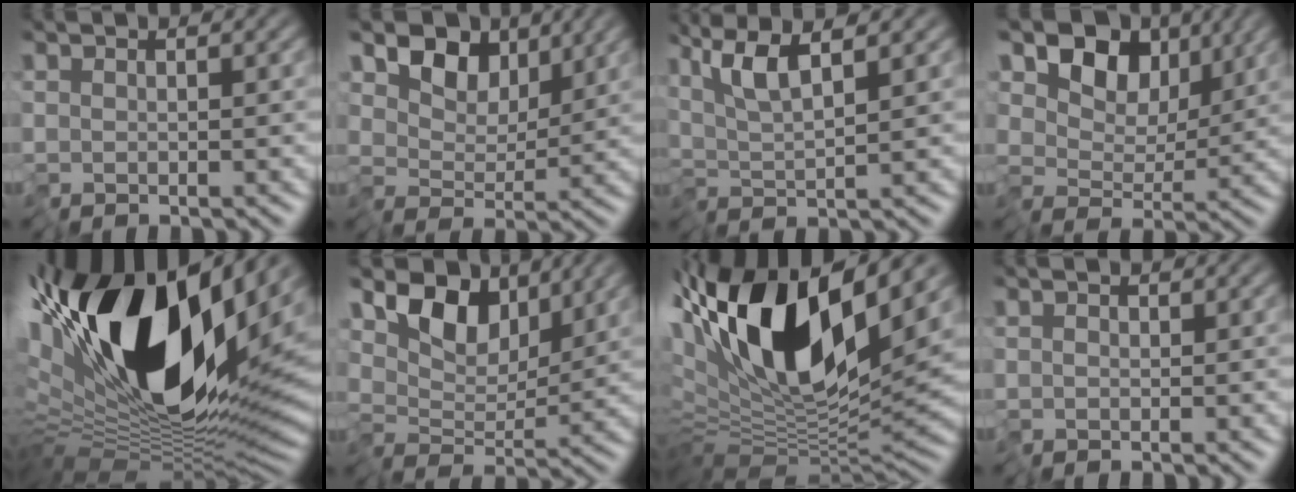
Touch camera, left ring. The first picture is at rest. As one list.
[{"total": 5.1, "force": [2.7, 3.3, 2.8], "torque": [-0.048, -0.007, 0.033]}, {"total": 4.3, "force": [2.5, 0.1, 3.6], "torque": [-0.066, 0.010, 0.049]}, {"total": 7.5, "force": [3.7, 4.7, 4.5], "torque": [-0.074, -0.001, 0.055]}, {"total": 18.5, "force": [5.4, 8.0, 15.8], "torque": [-0.302, 0.012, 0.083]}, {"total": 5.7, "force": [3.0, 3.4, 3.4], "torque": [-0.055, -0.004, 0.045]}, {"total": 13.5, "force": [4.7, 5.1, 11.6], "torque": [-0.216, -0.002, 0.080]}, {"total": 0.5, "force": [0.0, 0.5, 0.2], "torque": [-0.004, 0.003, -0.003]}]